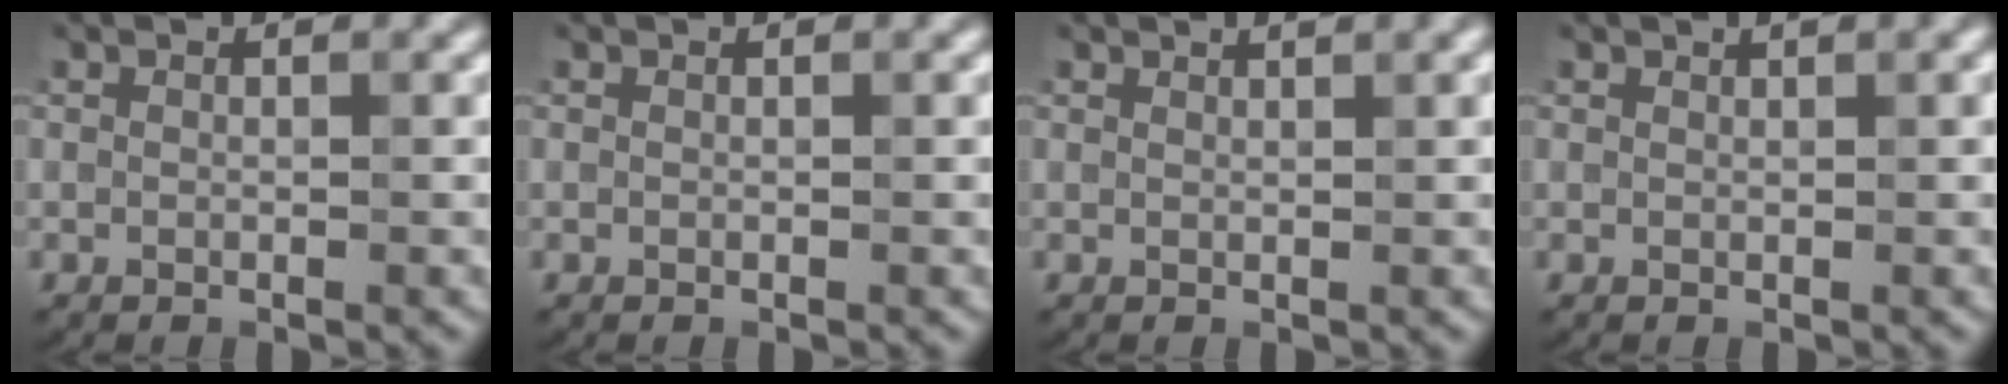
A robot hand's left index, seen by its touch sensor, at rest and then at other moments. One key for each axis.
{"total": 0.0}
{"total": 1.3, "fx": 1.0, "fy": 0.3, "fz": 0.8, "tx": -0.004, "ty": 0.001, "tz": 0.012}
{"total": 1.0, "fx": 0.7, "fy": 0.2, "fz": 0.7, "tx": -0.008, "ty": 0.003, "tz": 0.013}